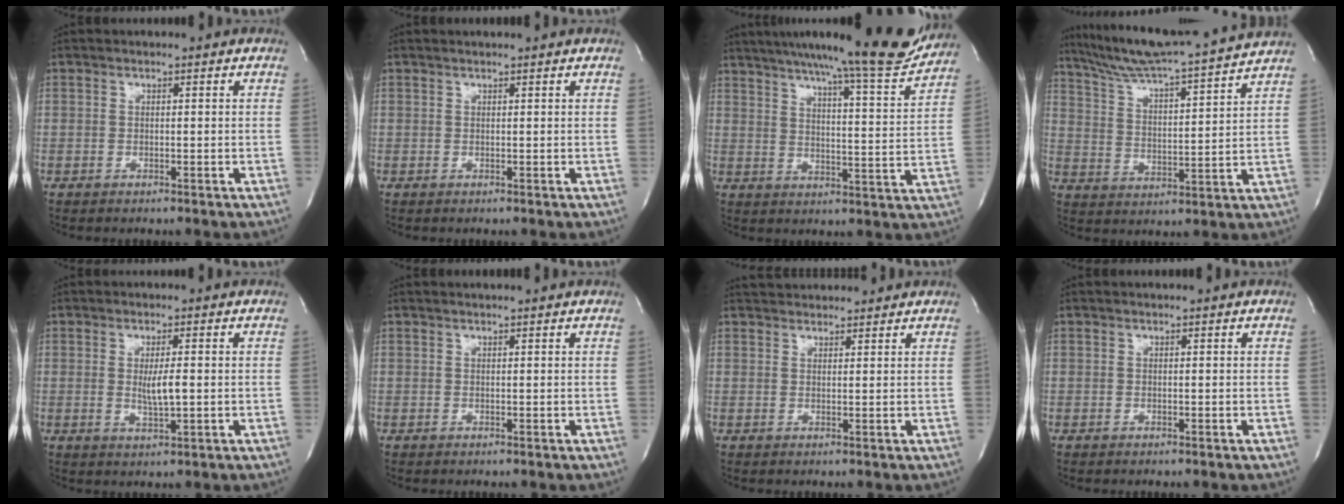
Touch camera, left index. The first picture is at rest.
{"total": 1.2, "force": [1.1, -0.2, 0.5], "torque": [-0.007, 0.008, 0.017]}
{"total": 18.1, "force": [16.2, 0.3, 8.1], "torque": [-0.117, -0.039, 0.215]}
{"total": 17.5, "force": [16.1, -1.1, 7.0], "torque": [-0.127, -0.015, 0.242]}
{"total": 3.3, "force": [-0.4, 0.3, 3.3], "torque": [-0.063, -0.011, -0.003]}
{"total": 1.8, "force": [1.6, -0.2, 0.7], "torque": [-0.010, 0.010, 0.023]}
{"total": 5.8, "force": [5.6, 1.2, 1.1], "torque": [-0.015, 0.028, 0.078]}
{"total": 0.0}